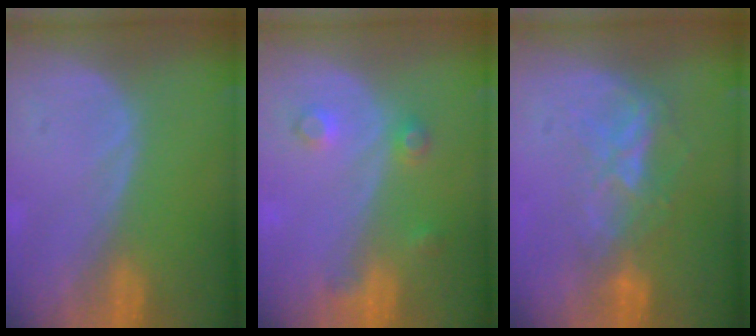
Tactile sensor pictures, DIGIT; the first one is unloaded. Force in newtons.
{"total": 3.7, "press": 3.4, "slide": 1.6}
{"total": 6.6, "press": 5.9, "slide": 2.9}